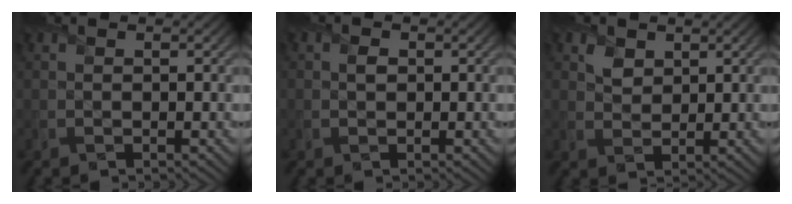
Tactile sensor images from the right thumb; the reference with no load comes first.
{"total": 1.2, "force": [0.0, 1.0, 0.6], "torque": [-0.012, -0.004, -0.003]}
{"total": 2.6, "force": [1.4, 1.9, 1.0], "torque": [-0.027, -0.006, 0.027]}